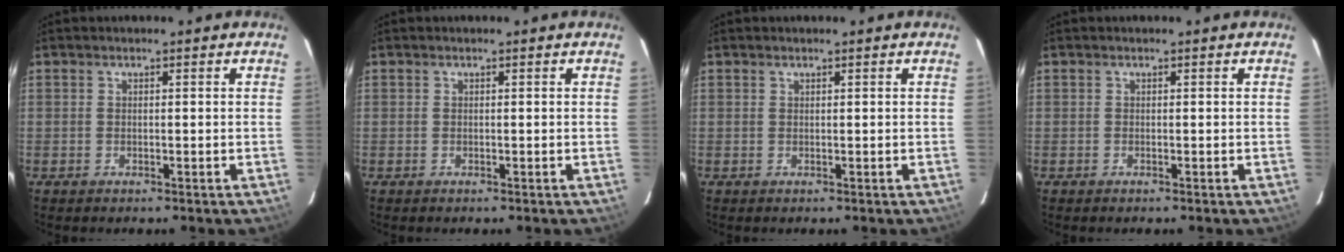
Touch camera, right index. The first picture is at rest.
{"total": 0.0}
{"total": 0.0}
{"total": 0.0}